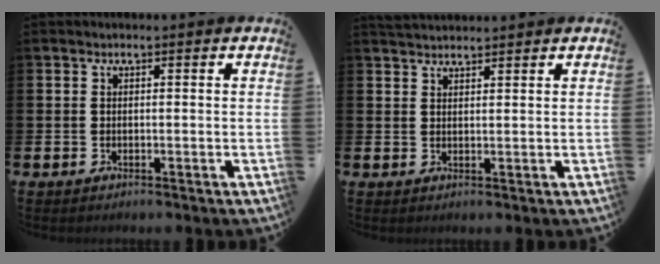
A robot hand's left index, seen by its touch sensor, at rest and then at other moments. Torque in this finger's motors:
{"motor_torque": [0.05, 0.00, -0.03, 0.00]}